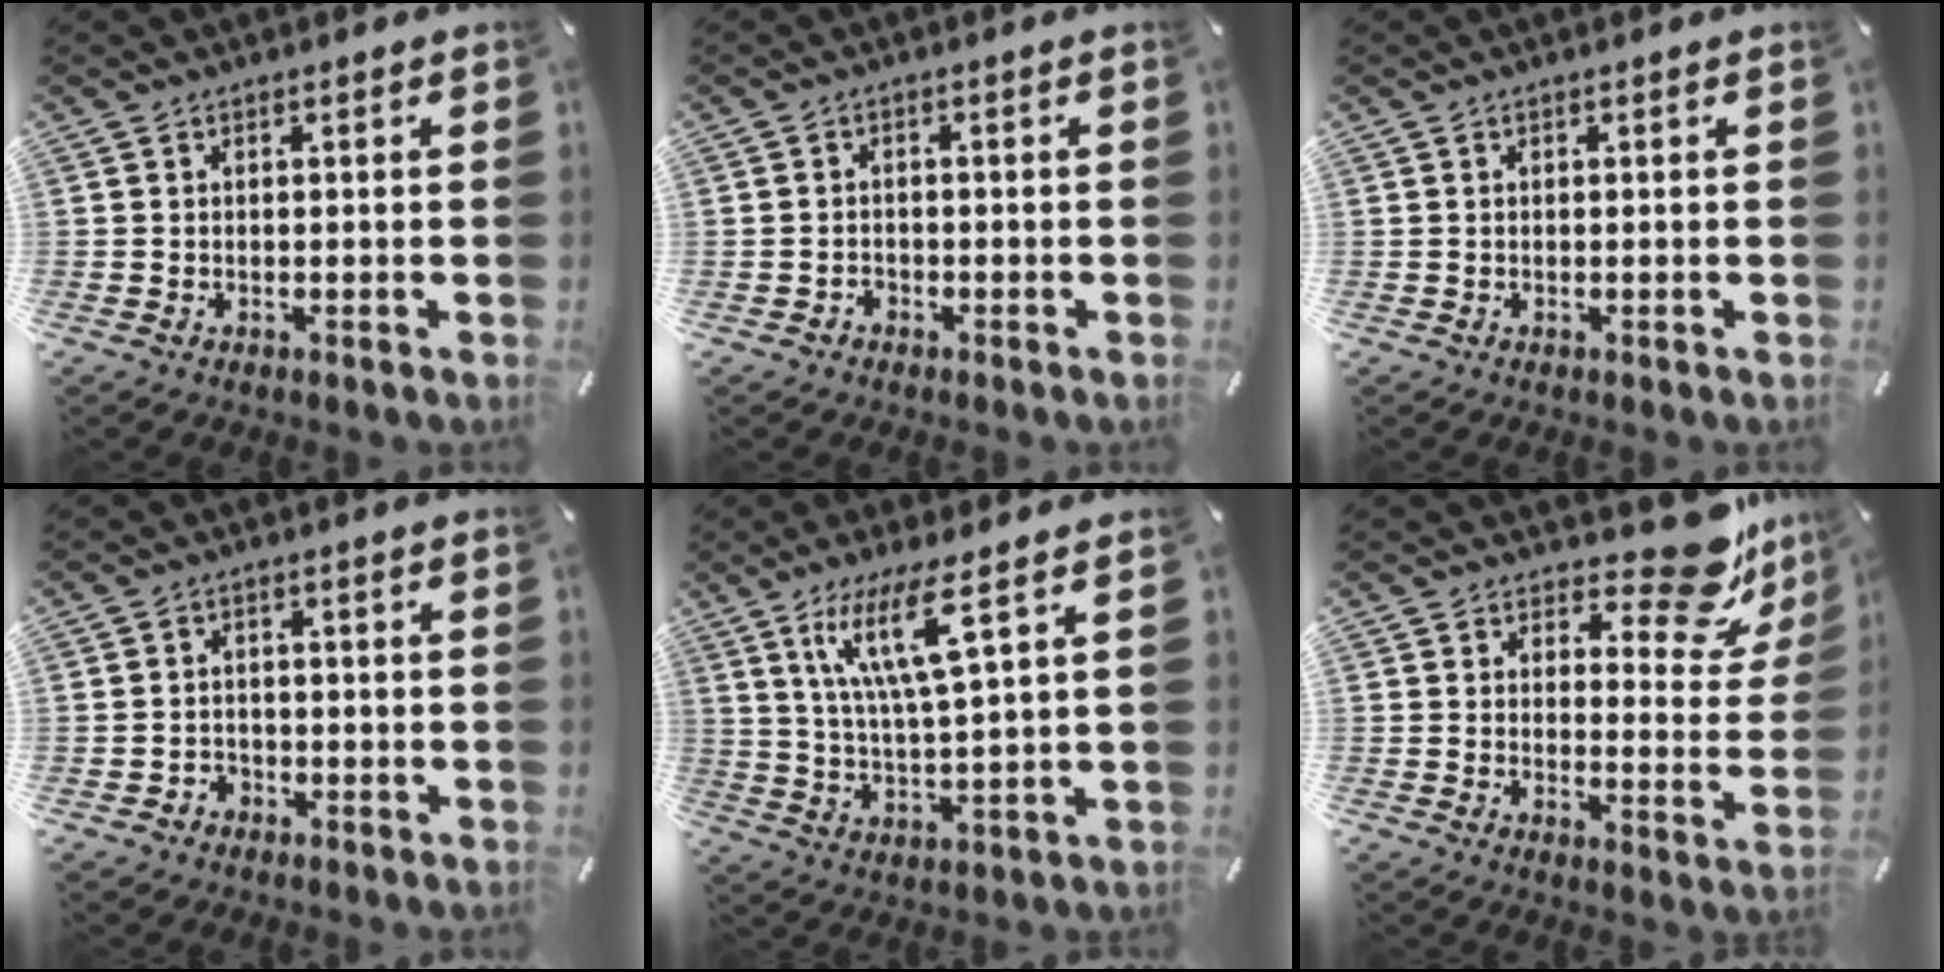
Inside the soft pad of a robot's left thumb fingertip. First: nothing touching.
{"total": 1.7, "force": [-1.1, 1.3, 0.4], "torque": [-0.010, 0.007, -0.026]}
{"total": 0.0}
{"total": 2.7, "force": [-1.6, 2.1, 0.5], "torque": [-0.009, 0.009, -0.035]}
{"total": 11.7, "force": [5.9, 1.5, 10.0], "torque": [-0.211, -0.004, 0.097]}
{"total": 13.3, "force": [10.2, 4.8, 7.0], "torque": [-0.081, -0.086, 0.169]}